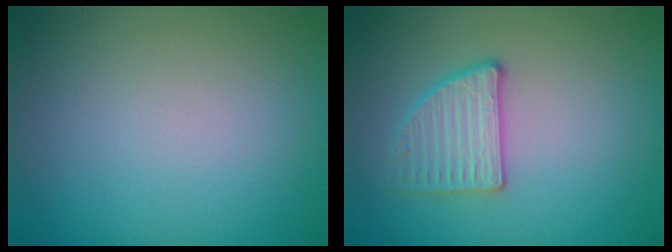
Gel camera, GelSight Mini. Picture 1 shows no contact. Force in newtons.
{"total": 2.8, "press": 2.8, "slide": 0.3}